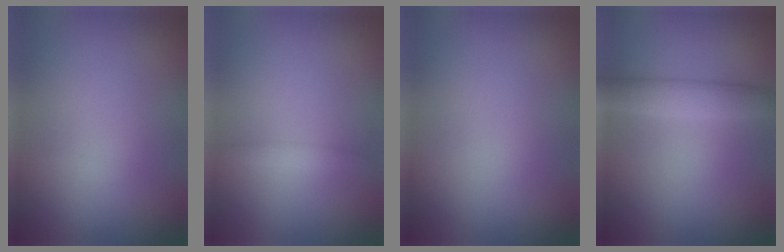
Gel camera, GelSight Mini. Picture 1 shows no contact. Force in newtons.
{"total": 0.8, "press": 0.8, "slide": 0.0}
{"total": 0.0}
{"total": 2.9, "press": 2.9, "slide": 0.0}